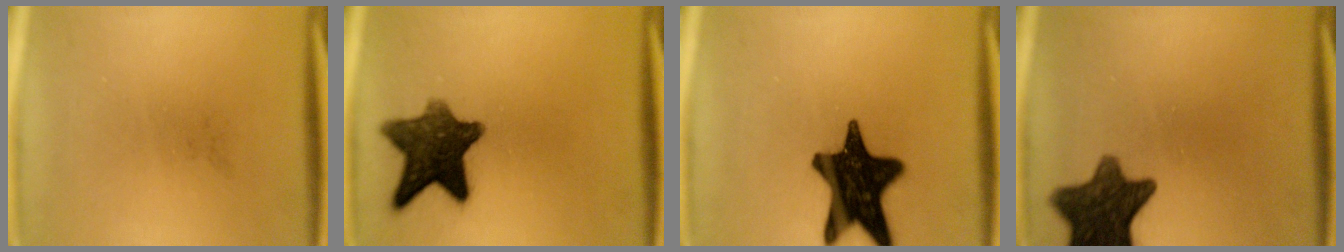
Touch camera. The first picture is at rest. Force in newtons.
{"total": 11.3}
{"total": 17.9}
{"total": 11.4}